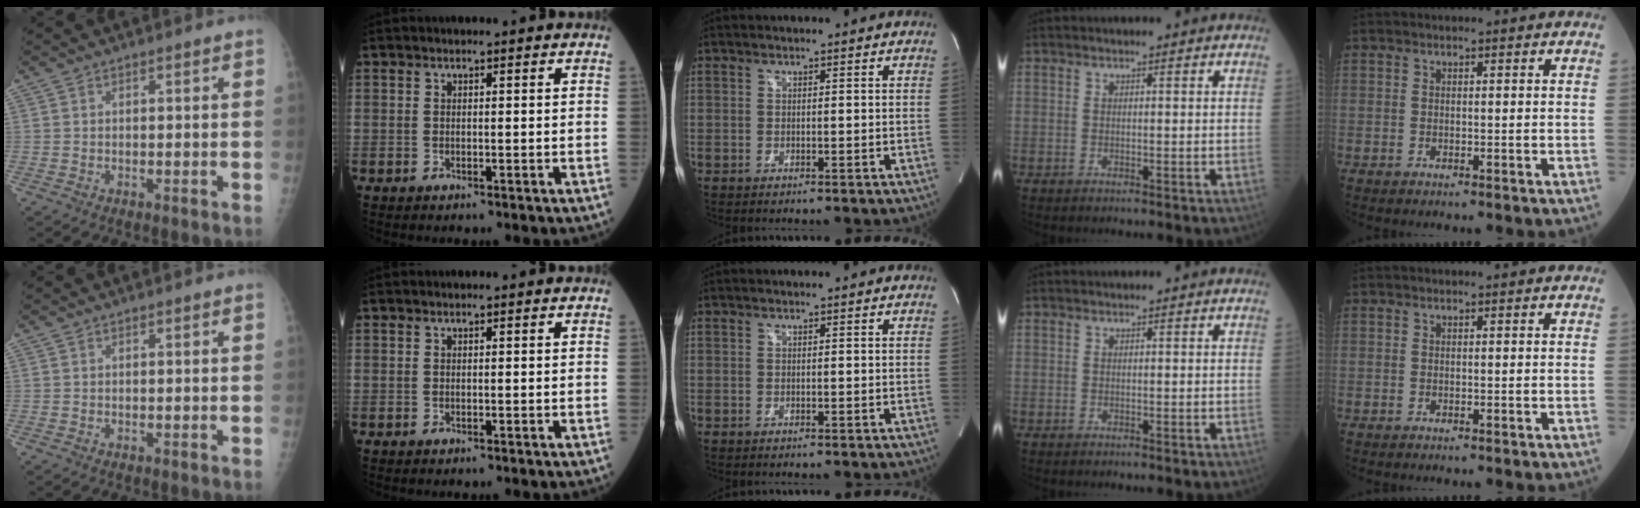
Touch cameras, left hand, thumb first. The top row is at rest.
{}